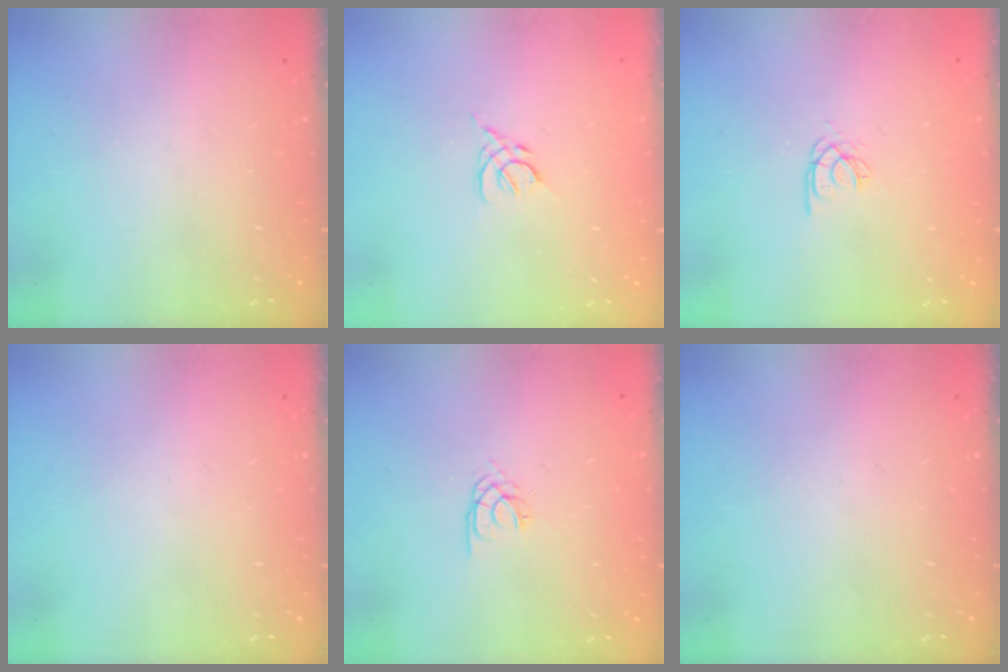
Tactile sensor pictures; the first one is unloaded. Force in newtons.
{"total": 2.8, "press": 2.8, "slide": 0.7}
{"total": 2.6, "press": 2.6, "slide": 0.1}
{"total": 0.0}
{"total": 1.7, "press": 1.7, "slide": 0.1}
{"total": 0.0}